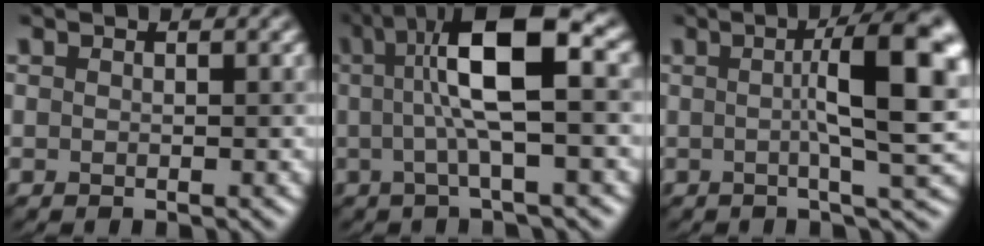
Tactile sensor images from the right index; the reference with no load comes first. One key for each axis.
{"total": 8.8, "fx": 1.4, "fy": 1.9, "fz": 8.4, "tx": -0.130, "ty": 0.021, "tz": 0.017}
{"total": 10.0, "fx": 1.2, "fy": 2.1, "fz": 9.7, "tx": -0.113, "ty": 0.017, "tz": 0.011}